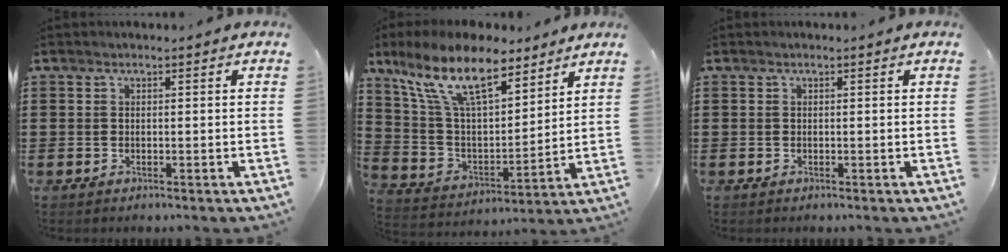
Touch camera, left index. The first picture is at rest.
{"total": 13.4, "force": [9.4, 4.5, 8.5], "torque": [-0.193, -0.028, 0.169]}
{"total": 0.0}